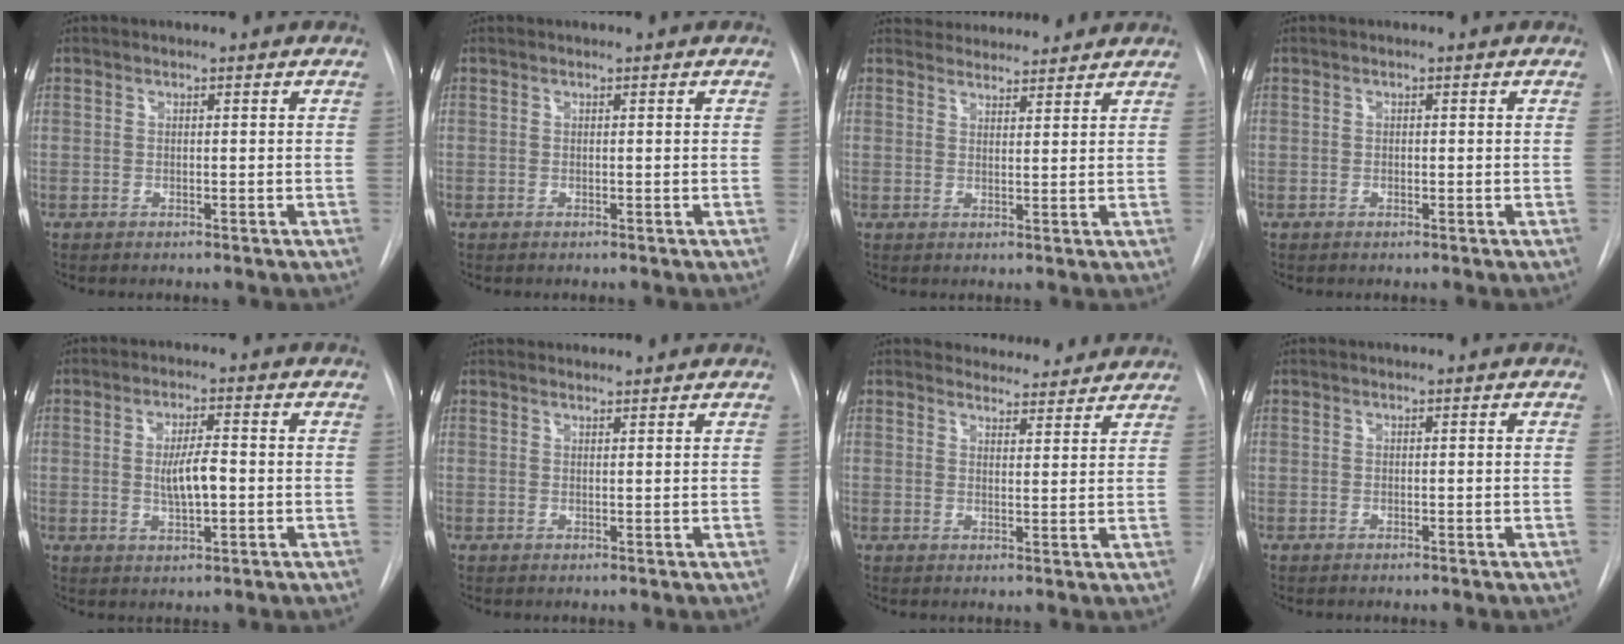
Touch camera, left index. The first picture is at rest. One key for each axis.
{"total": 0.0}
{"total": 7.1, "fx": 6.8, "fy": 1.6, "fz": 1.0, "tx": -0.011, "ty": 0.019, "tz": 0.089}
{"total": 0.6, "fx": -0.5, "fy": 0.3, "fz": 0.2, "tx": -0.001, "ty": -0.003, "tz": -0.010}
{"total": 5.1, "fx": -0.6, "fy": 1.4, "fz": 4.8, "tx": -0.088, "ty": -0.004, "tz": -0.009}
{"total": 5.1, "fx": 4.9, "fy": 0.8, "fz": 1.2, "tx": -0.012, "ty": 0.030, "tz": 0.059}
{"total": 7.1, "fx": 6.8, "fy": 2.0, "fz": 0.5, "tx": 0.006, "ty": -0.003, "tz": 0.072}
{"total": 0.0}